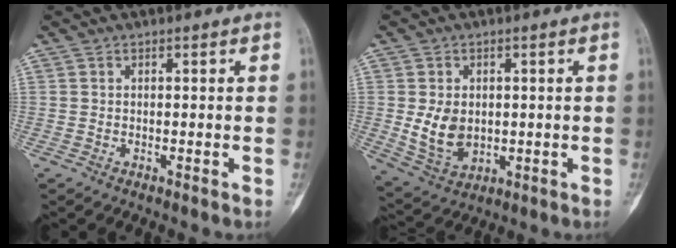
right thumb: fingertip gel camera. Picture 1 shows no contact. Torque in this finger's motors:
{"motor_torque": [-0.07, 0.26, 0.80, 0.09, 0.06]}